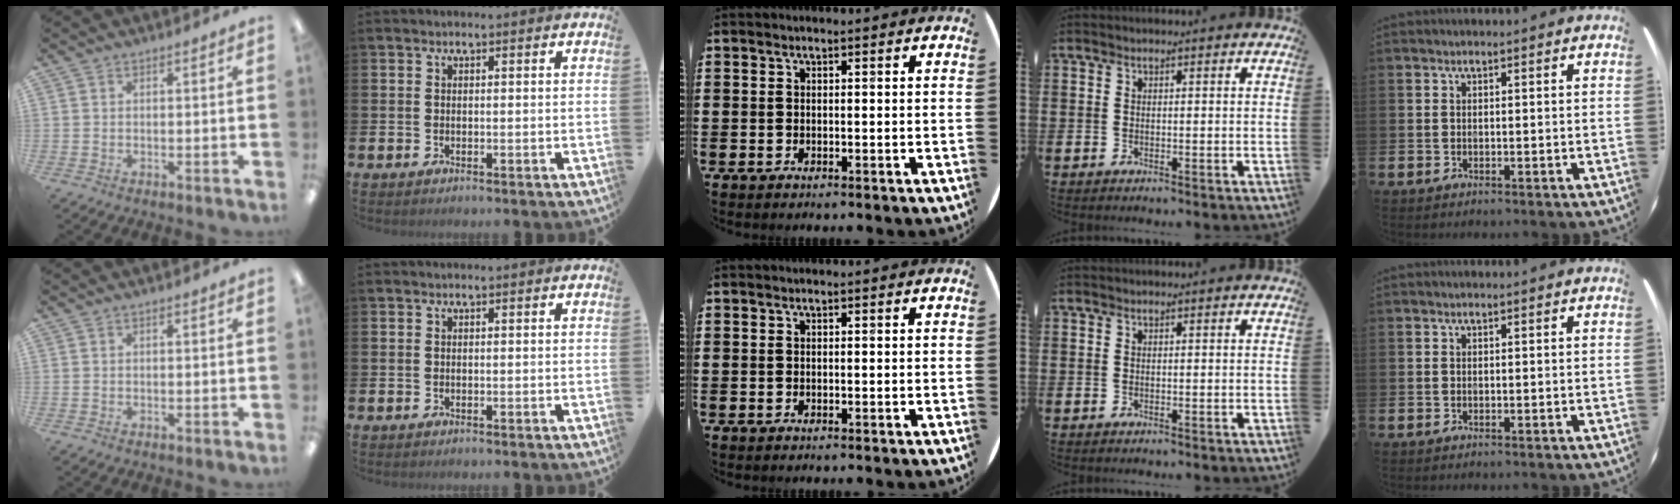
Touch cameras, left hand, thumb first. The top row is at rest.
{}